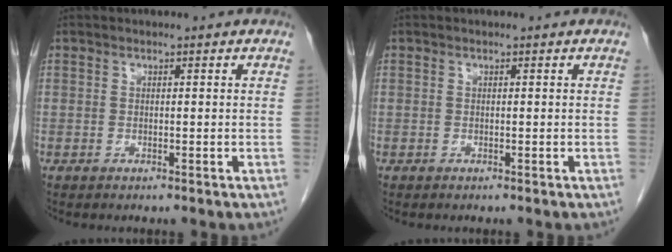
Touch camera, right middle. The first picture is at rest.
{"total": 0.0}